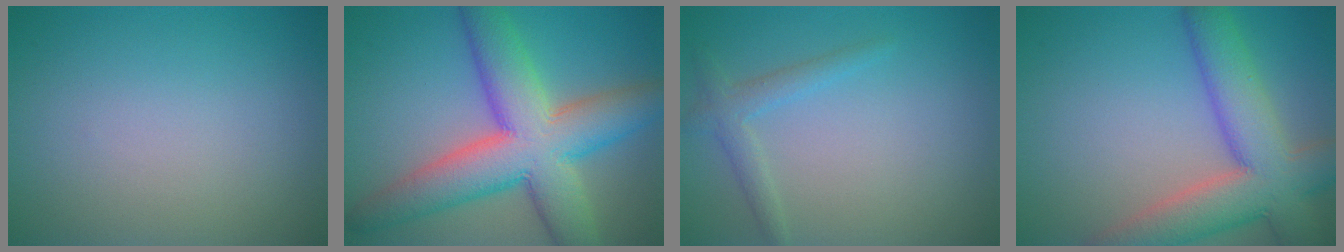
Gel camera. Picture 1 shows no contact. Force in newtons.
{"total": 10.9, "press": 10.9, "slide": 0.4}
{"total": 2.0, "press": 2.0, "slide": 0.1}
{"total": 8.9, "press": 8.9, "slide": 0.4}